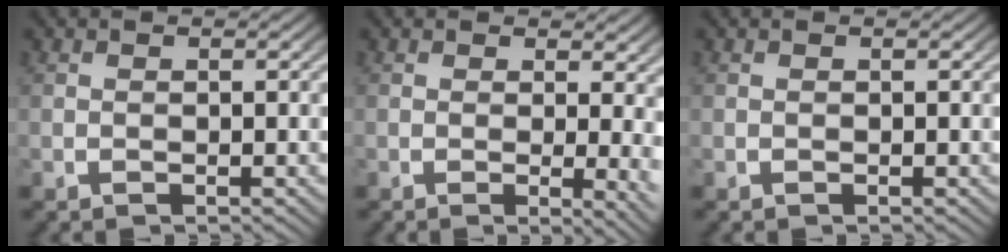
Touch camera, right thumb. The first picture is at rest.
{"total": 3.0, "force": [0.5, 1.0, 2.8], "torque": [-0.029, -0.012, 0.006]}
{"total": 0.0}